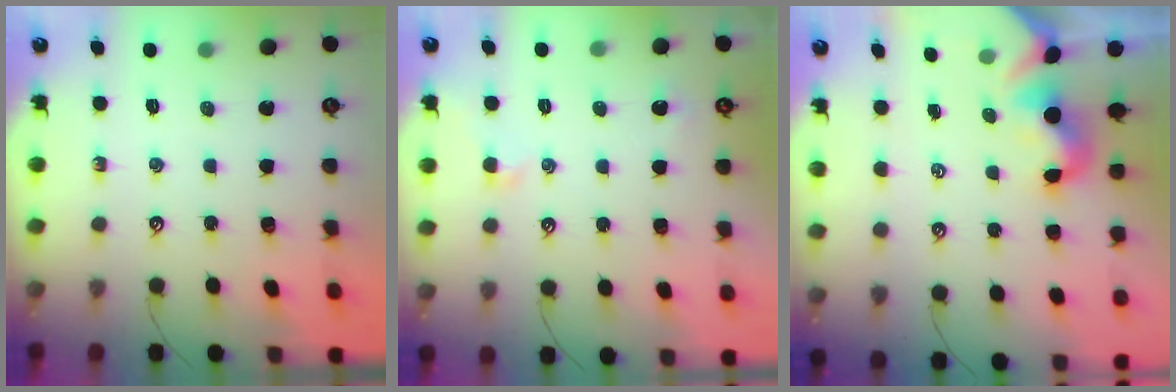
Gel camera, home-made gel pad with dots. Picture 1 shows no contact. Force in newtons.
{"total": 0.7, "press": 0.4, "slide": 0.6}
{"total": 0.7, "press": 0.2, "slide": 0.7}